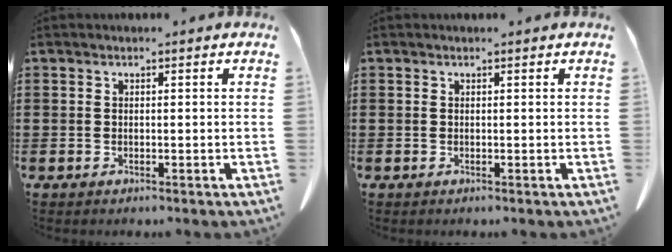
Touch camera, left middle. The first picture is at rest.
{"total": 0.0}